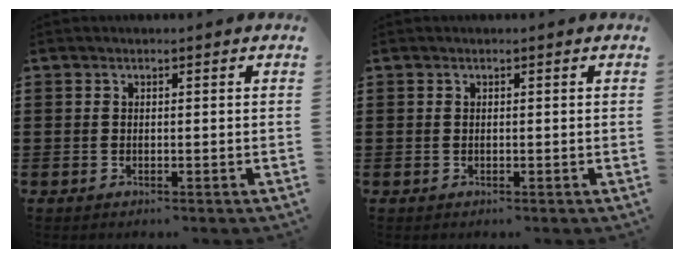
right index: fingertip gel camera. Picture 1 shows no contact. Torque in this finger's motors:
{"motor_torque": [0.02, 0.91, -0.52, -0.15]}